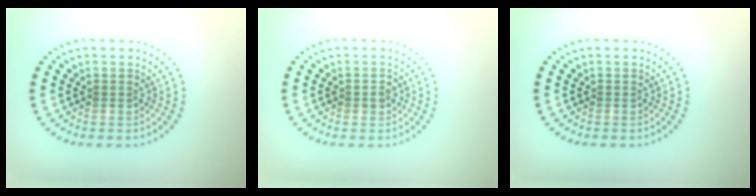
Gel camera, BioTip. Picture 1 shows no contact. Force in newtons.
{"total": 1.0, "press": 0.9, "slide": 0.3}
{"total": 0.0}